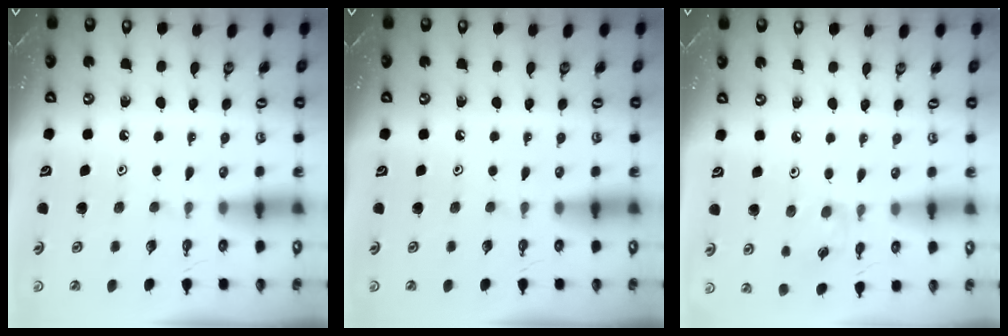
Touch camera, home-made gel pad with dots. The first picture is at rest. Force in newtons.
{"total": 0.0}
{"total": 2.9, "press": 2.8, "slide": 0.5}